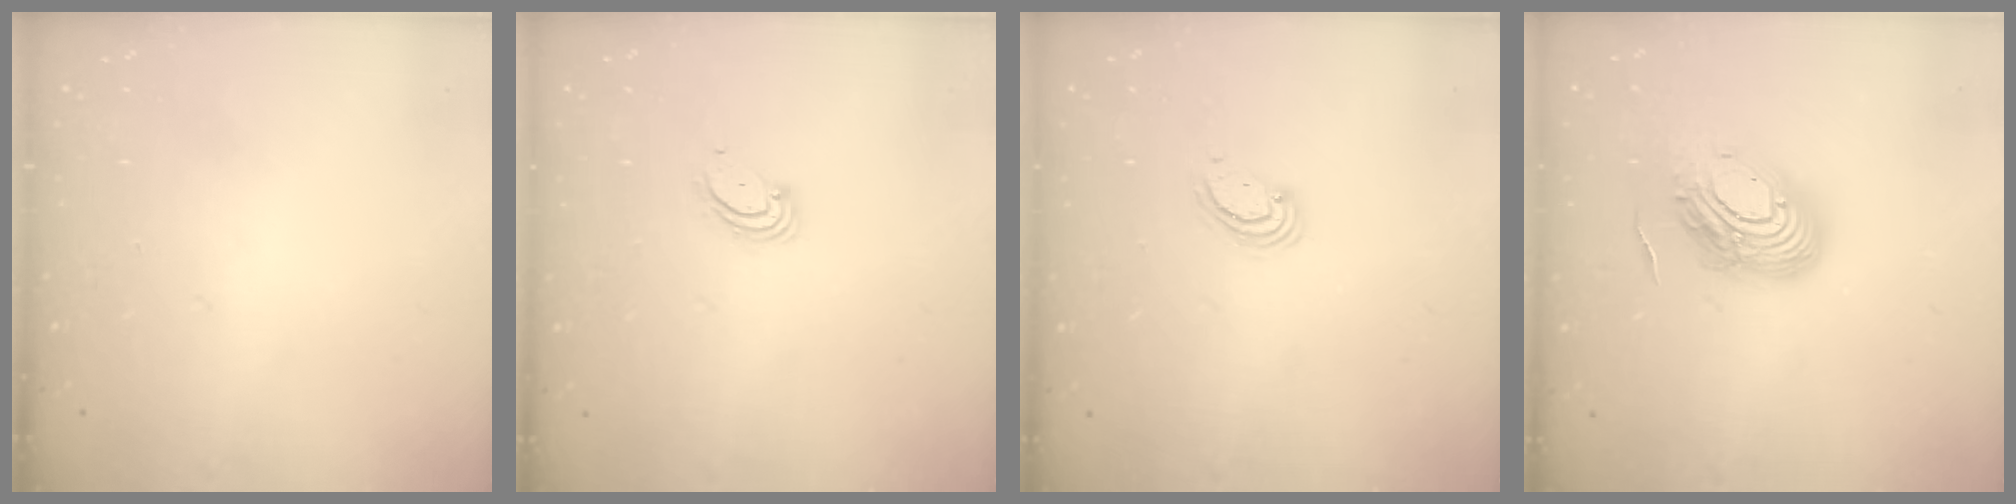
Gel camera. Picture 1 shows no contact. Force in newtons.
{"total": 2.8, "press": 2.8, "slide": 0.3}
{"total": 2.5, "press": 2.5, "slide": 0.3}
{"total": 16.1, "press": 16.0, "slide": 1.1}